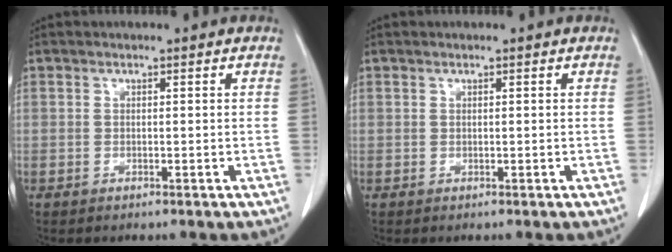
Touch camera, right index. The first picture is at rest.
{"total": 0.0}